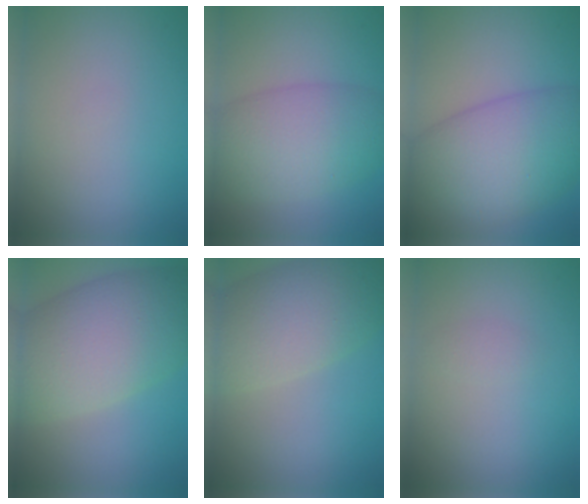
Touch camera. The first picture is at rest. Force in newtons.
{"total": 7.8, "press": 7.8, "slide": 0.3}
{"total": 10.5, "press": 10.5, "slide": 0.3}
{"total": 11.0, "press": 10.9, "slide": 0.4}
{"total": 7.5, "press": 7.5, "slide": 0.6}
{"total": 0.8, "press": 0.8, "slide": 0.0}